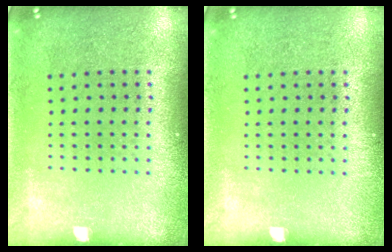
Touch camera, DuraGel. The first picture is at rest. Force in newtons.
{"total": 0.0}